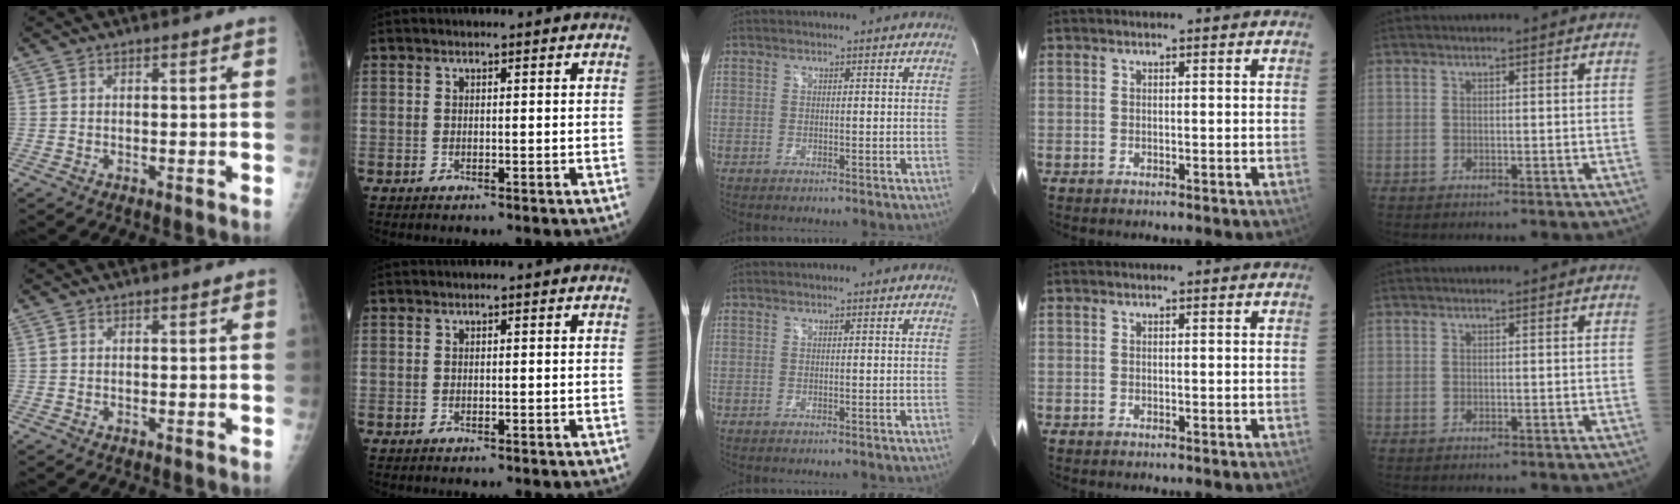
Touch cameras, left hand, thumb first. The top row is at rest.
{}